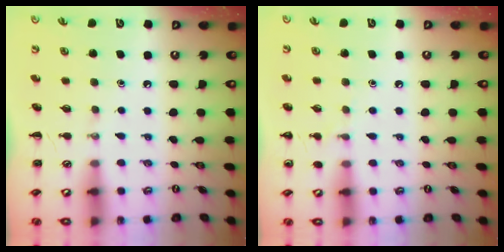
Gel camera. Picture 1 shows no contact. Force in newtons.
{"total": 6.2, "press": 6.0, "slide": 1.9}